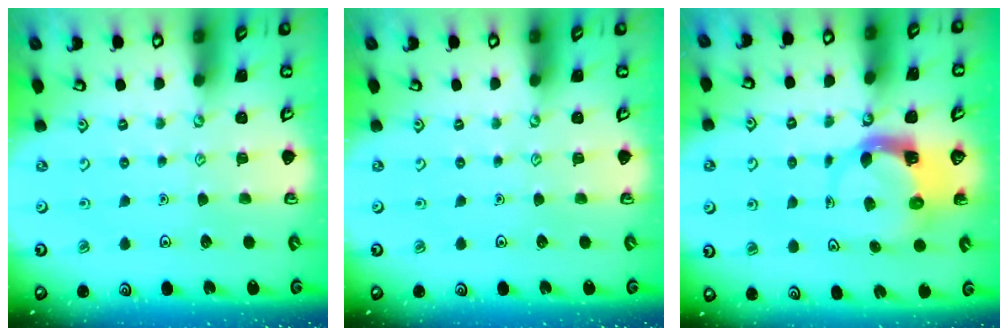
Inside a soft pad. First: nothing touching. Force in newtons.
{"total": 0.0}
{"total": 5.4, "press": 5.3, "slide": 1.0}